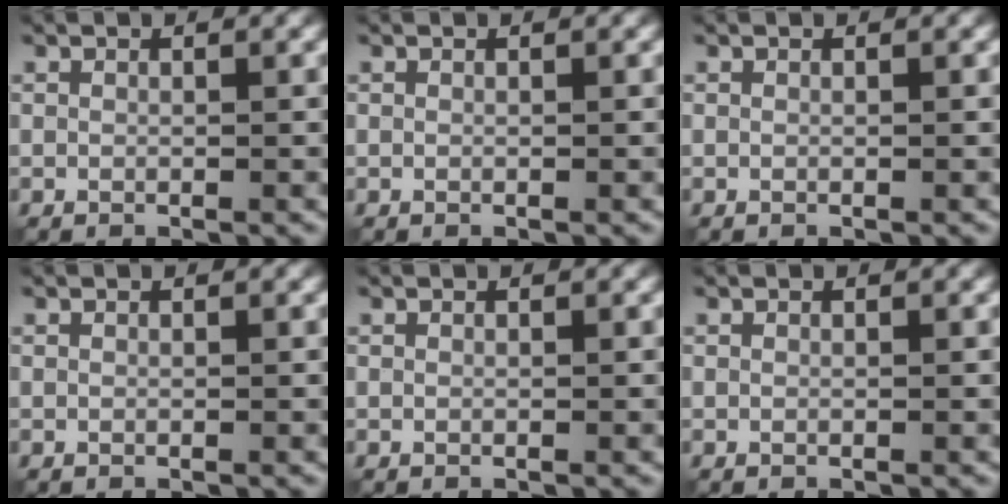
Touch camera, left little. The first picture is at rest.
{"total": 0.0}
{"total": 0.0}
{"total": 0.0}
{"total": 0.0}
{"total": 0.0}